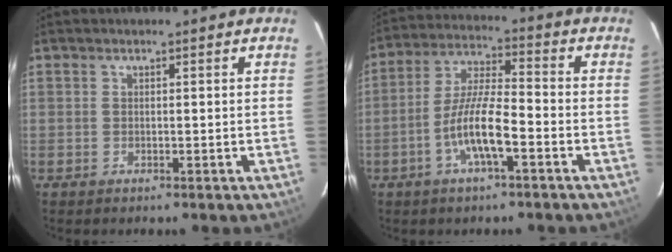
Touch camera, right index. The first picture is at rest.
{"total": 9.7, "force": [-4.2, 1.7, 8.6], "torque": [-0.176, 0.003, -0.081]}